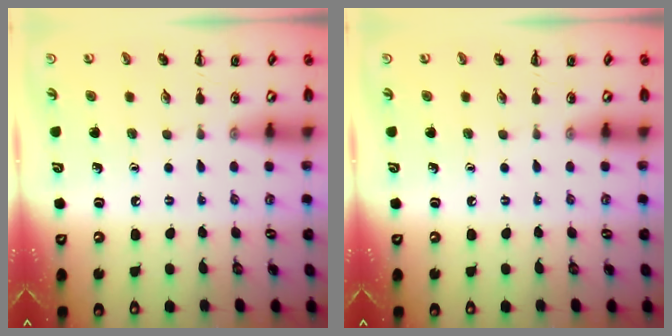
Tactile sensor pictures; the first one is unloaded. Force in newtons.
{"total": 0.0}